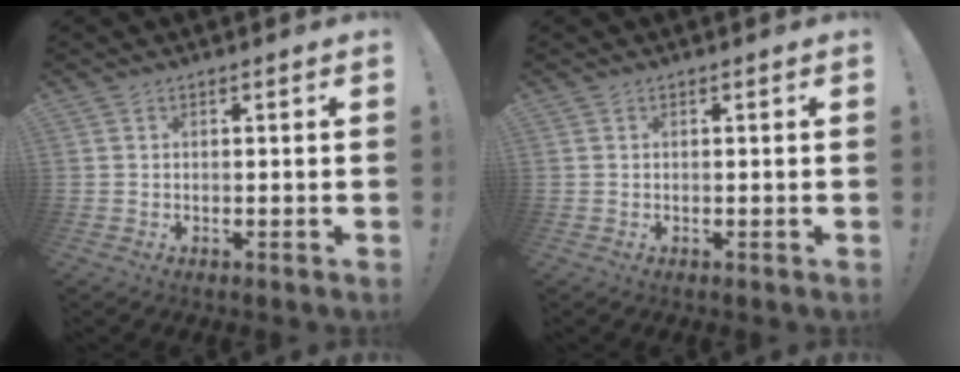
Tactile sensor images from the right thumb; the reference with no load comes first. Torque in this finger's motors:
{"motor_torque": [-0.01, -0.17, -0.06, 0.14, 0.00]}